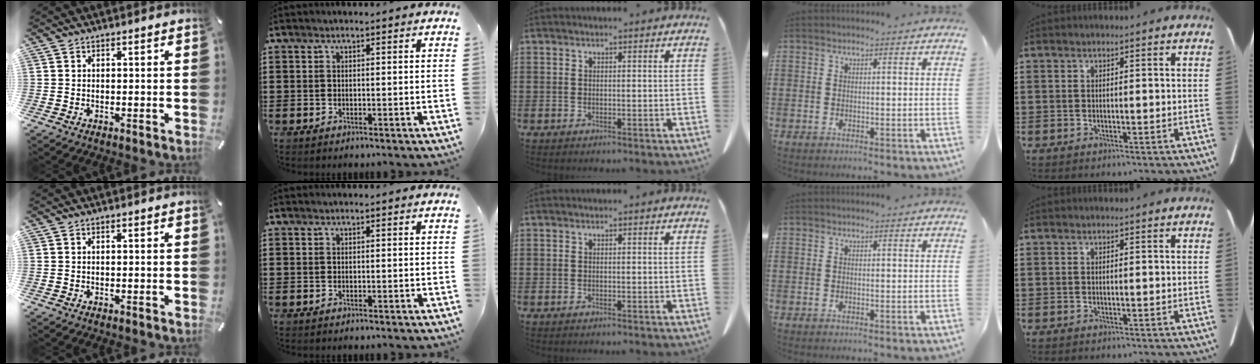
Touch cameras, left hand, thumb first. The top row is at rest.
{}